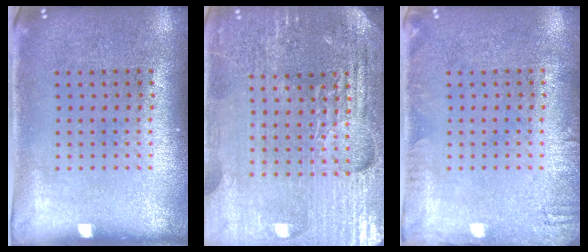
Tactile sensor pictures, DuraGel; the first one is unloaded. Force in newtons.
{"total": 4.9, "press": 4.6, "slide": 1.8}
{"total": 1.4, "press": 1.3, "slide": 0.2}